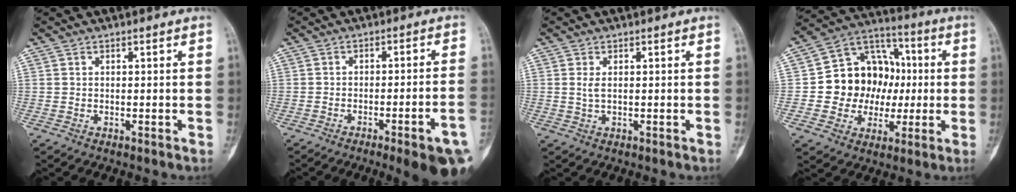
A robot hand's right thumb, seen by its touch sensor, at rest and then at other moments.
{"total": 12.9, "force": [-6.8, 1.7, 10.8], "torque": [-0.101, 0.030, -0.085]}
{"total": 1.4, "force": [0.2, 0.6, 1.3], "torque": [-0.027, -0.001, 0.007]}
{"total": 16.0, "force": [-0.1, 13.4, 8.7], "torque": [-0.083, 0.034, 0.003]}